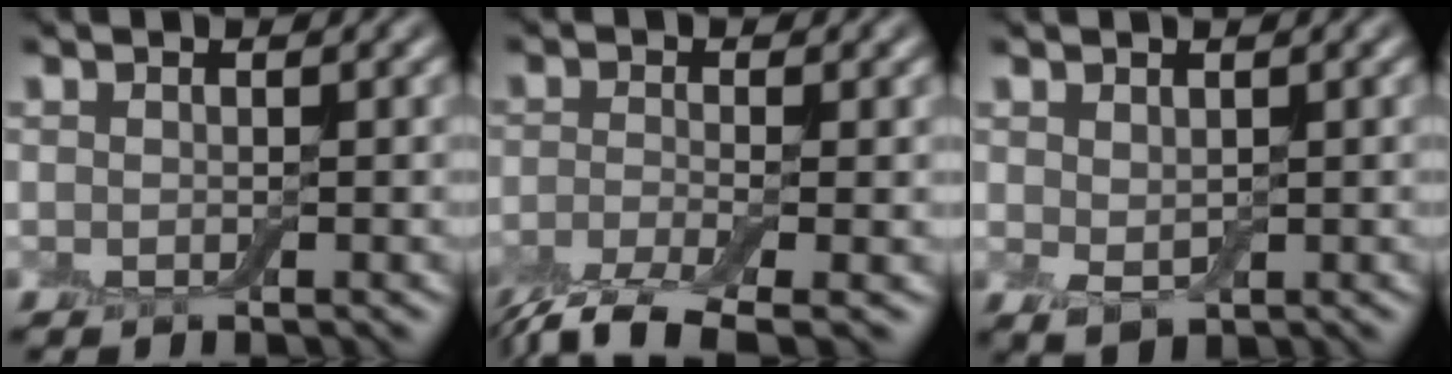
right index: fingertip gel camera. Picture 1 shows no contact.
{"total": 5.3, "force": [-3.6, 1.5, 3.6], "torque": [-0.069, -0.012, -0.076]}
{"total": 1.6, "force": [0.6, 1.0, 1.1], "torque": [-0.023, -0.002, 0.018]}